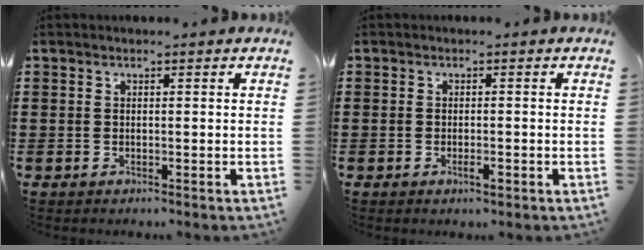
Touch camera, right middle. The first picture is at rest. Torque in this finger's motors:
{"motor_torque": [0.59, 0.36, 0.00, 0.00]}